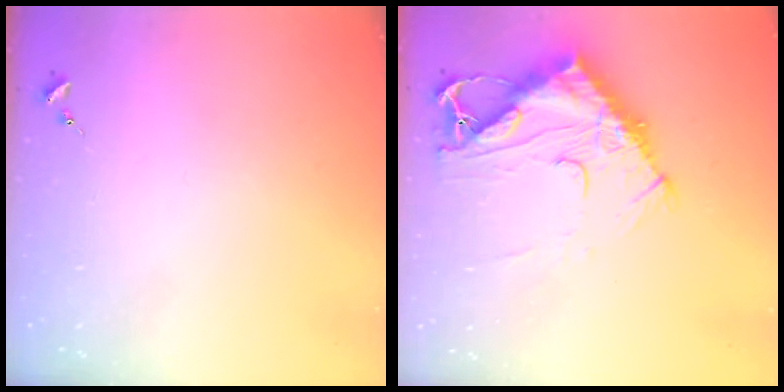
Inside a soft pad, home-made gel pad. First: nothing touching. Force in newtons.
{"total": 14.7, "press": 14.6, "slide": 1.5}